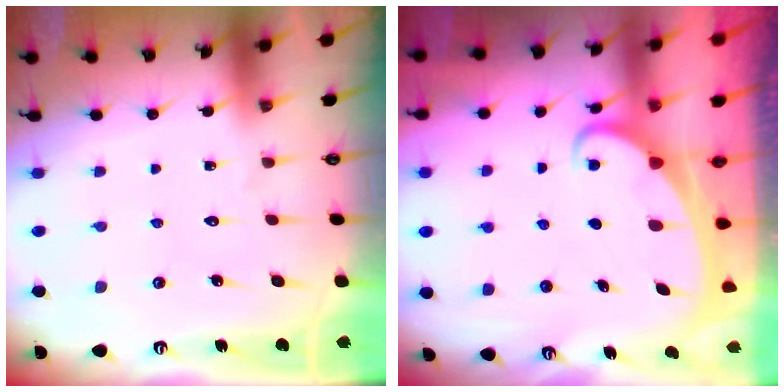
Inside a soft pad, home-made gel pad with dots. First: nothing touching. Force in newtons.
{"total": 2.1, "press": 2.1, "slide": 0.2}